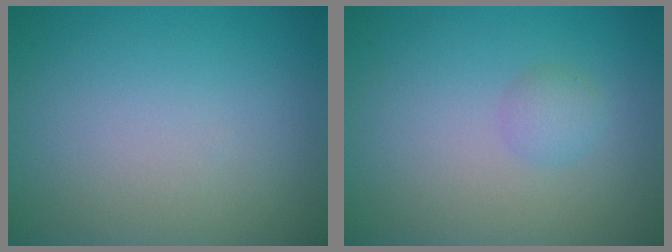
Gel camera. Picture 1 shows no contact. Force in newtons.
{"total": 1.3, "press": 1.3, "slide": 0.1}